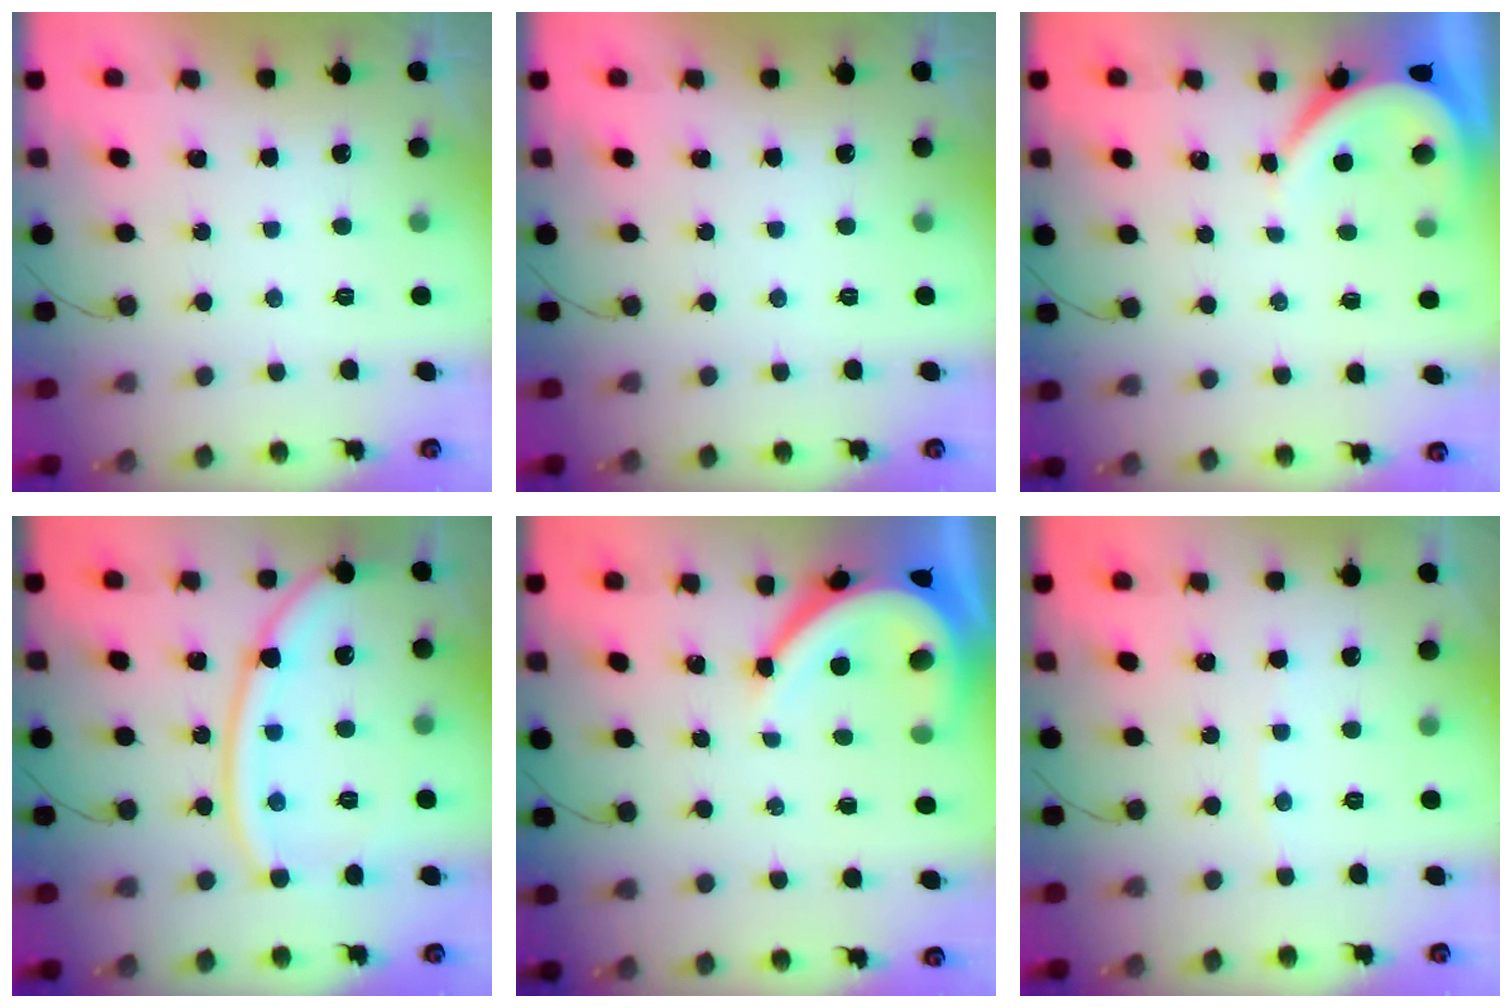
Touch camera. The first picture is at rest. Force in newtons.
{"total": 0.0}
{"total": 3.8, "press": 3.8, "slide": 0.5}
{"total": 15.3, "press": 15.2, "slide": 1.5}
{"total": 10.7, "press": 10.7, "slide": 1.3}
{"total": 2.0, "press": 2.0, "slide": 0.3}